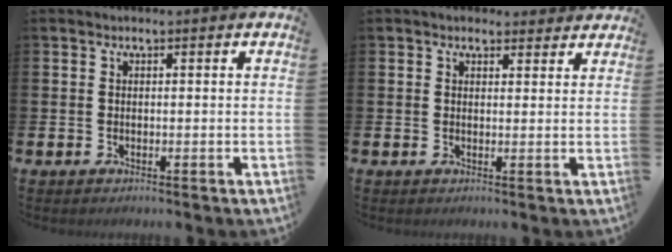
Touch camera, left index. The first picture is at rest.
{"total": 2.4, "force": [2.2, 0.9, 0.1], "torque": [0.010, -0.009, 0.037]}